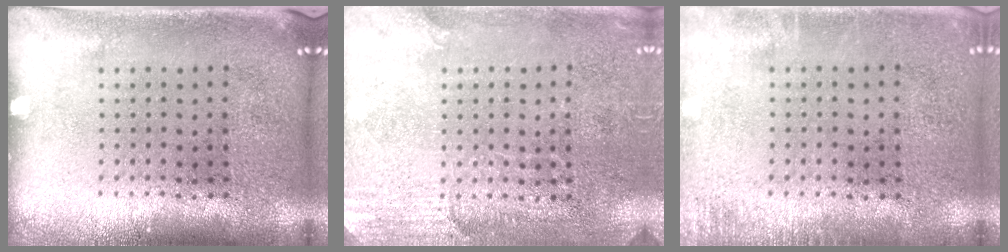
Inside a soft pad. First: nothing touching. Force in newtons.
{"total": 2.7, "press": 2.4, "slide": 1.1}
{"total": 1.2, "press": 1.1, "slide": 0.2}